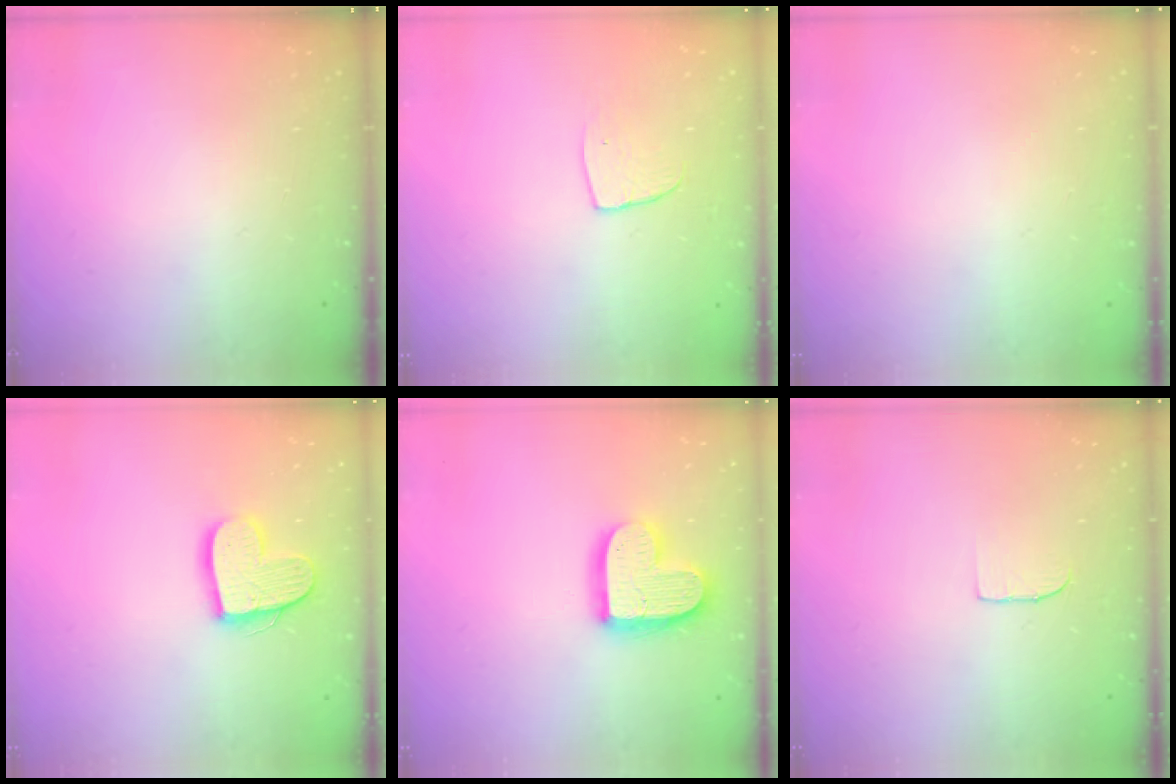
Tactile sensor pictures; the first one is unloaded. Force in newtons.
{"total": 6.5, "press": 6.5, "slide": 0.5}
{"total": 0.7, "press": 0.6, "slide": 0.3}
{"total": 13.4, "press": 13.4, "slide": 0.8}
{"total": 15.5, "press": 15.4, "slide": 1.2}
{"total": 4.3, "press": 4.3, "slide": 0.3}